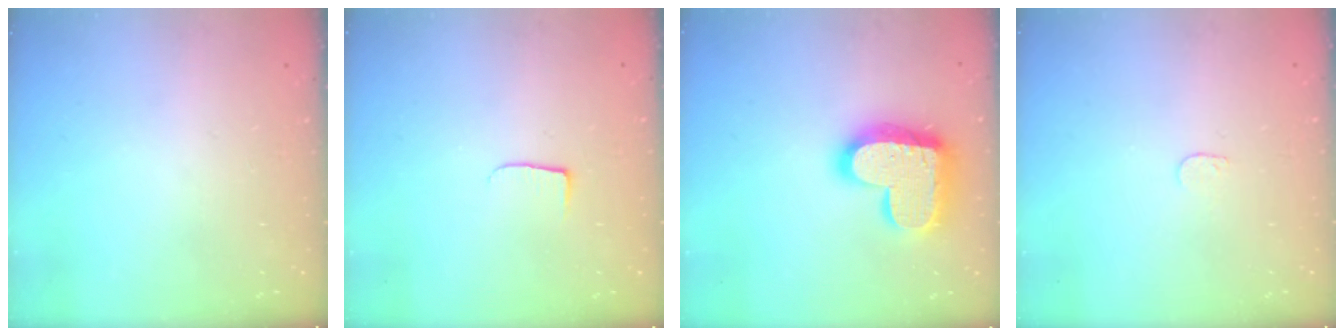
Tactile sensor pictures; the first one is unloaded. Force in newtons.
{"total": 5.0, "press": 4.9, "slide": 0.6}
{"total": 18.7, "press": 18.7, "slide": 1.2}
{"total": 3.2, "press": 3.2, "slide": 0.3}